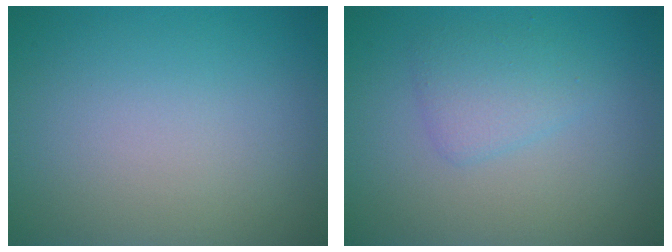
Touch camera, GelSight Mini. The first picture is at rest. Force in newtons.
{"total": 2.1, "press": 2.1, "slide": 0.0}